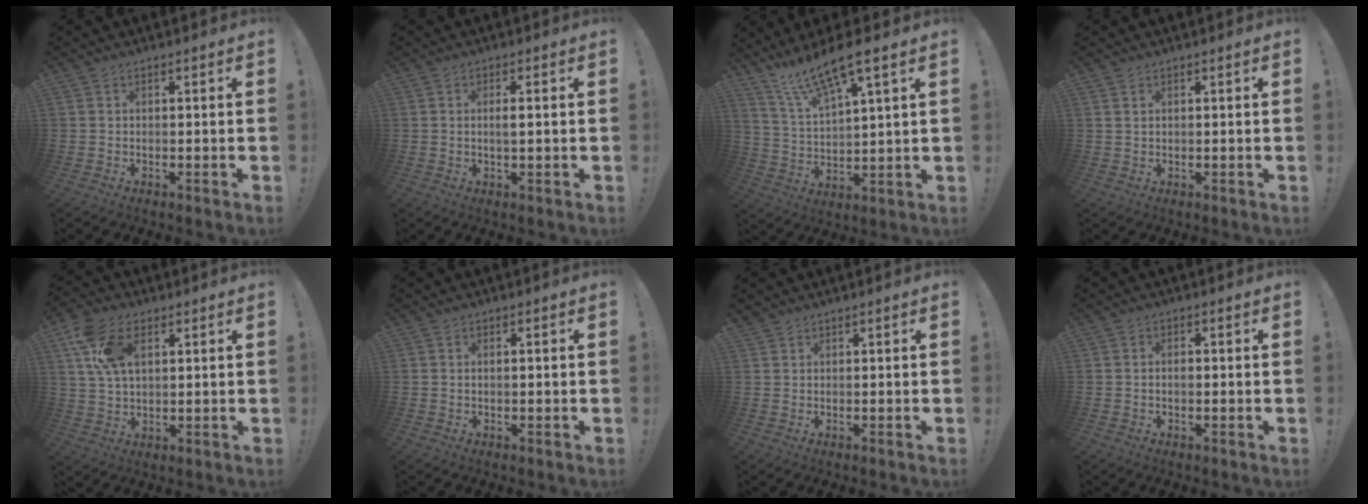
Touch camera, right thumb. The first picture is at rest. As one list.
[{"total": 2.3, "force": [0.1, 0.4, 2.2], "torque": [-0.027, -0.006, -0.003]}, {"total": 12.1, "force": [9.6, 1.8, 7.1], "torque": [-0.144, -0.055, 0.167]}, {"total": 1.0, "force": [0.7, 0.4, 0.6], "torque": [-0.010, -0.001, 0.012]}, {"total": 12.1, "force": [5.1, 7.0, 8.5], "torque": [-0.171, -0.001, 0.099]}, {"total": 0.7, "force": [0.2, 0.2, 0.6], "torque": [-0.005, -0.001, 0.002]}, {"total": 1.1, "force": [1.0, 0.4, 0.2], "torque": [0.001, -0.006, 0.018]}, {"total": 1.1, "force": [-0.3, 0.9, 0.7], "torque": [-0.008, 0.004, -0.006]}]